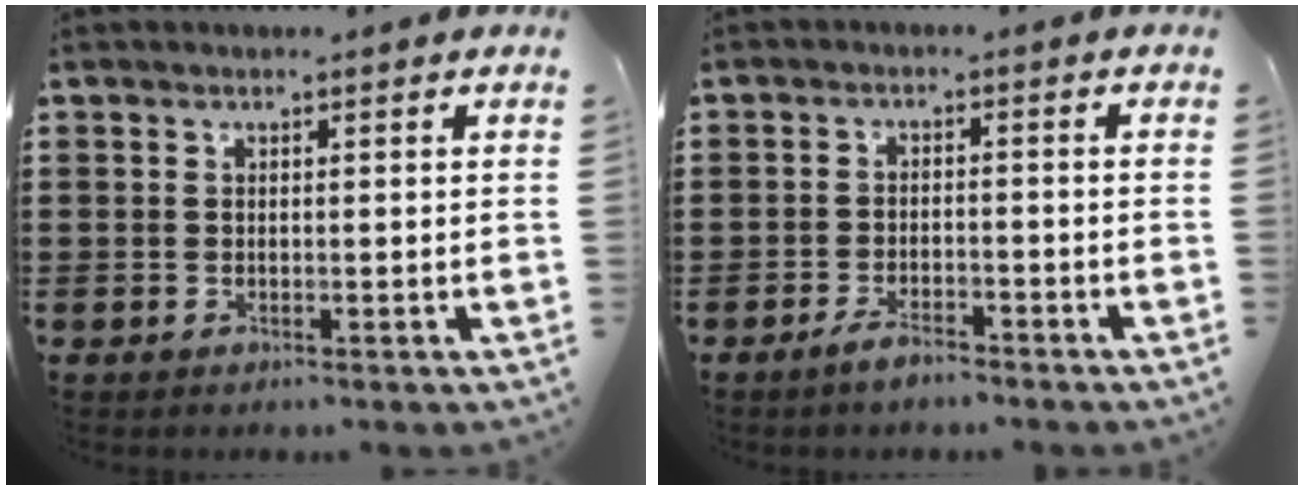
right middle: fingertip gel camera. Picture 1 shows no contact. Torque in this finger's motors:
{"motor_torque": [1.40, 0.08, 0.41, 0.11]}